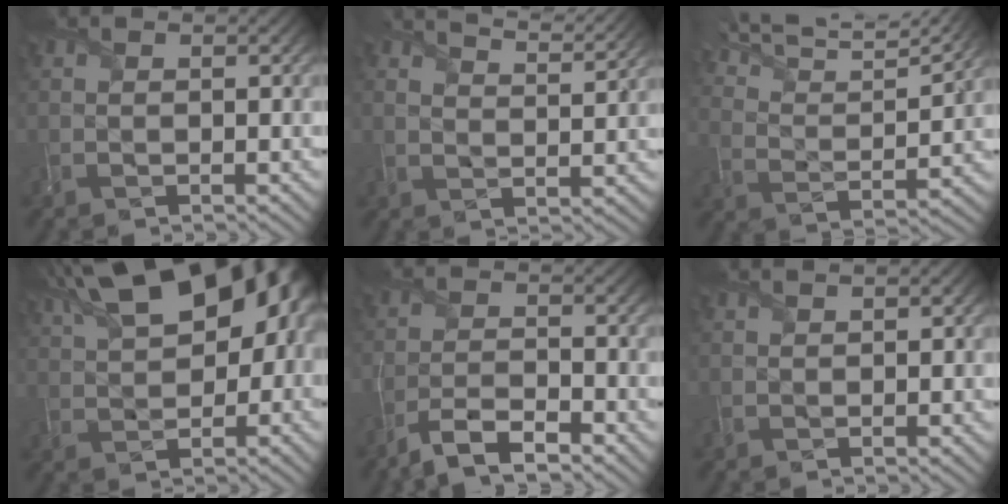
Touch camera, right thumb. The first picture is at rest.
{"total": 7.0, "force": [5.7, 1.9, 3.6], "torque": [-0.056, 0.009, 0.072]}
{"total": 12.0, "force": [9.9, 2.9, 6.1], "torque": [-0.144, 0.007, 0.158]}
{"total": 17.9, "force": [6.5, 9.9, 13.4], "torque": [-0.222, 0.038, 0.113]}
{"total": 5.6, "force": [-4.5, 1.2, 3.1], "torque": [-0.060, -0.002, -0.089]}
{"total": 1.4, "force": [0.6, 0.6, 1.1], "torque": [-0.023, 0.003, 0.010]}